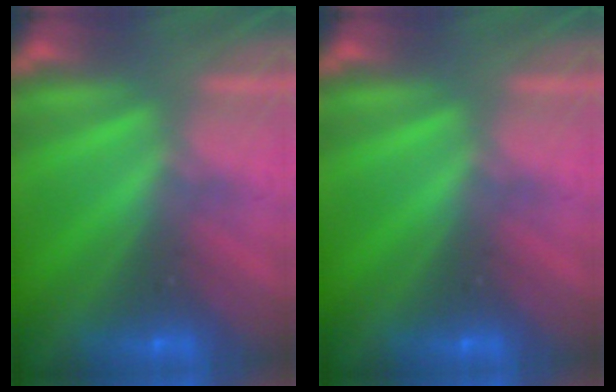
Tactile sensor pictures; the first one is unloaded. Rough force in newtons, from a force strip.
{"total": 0.0}